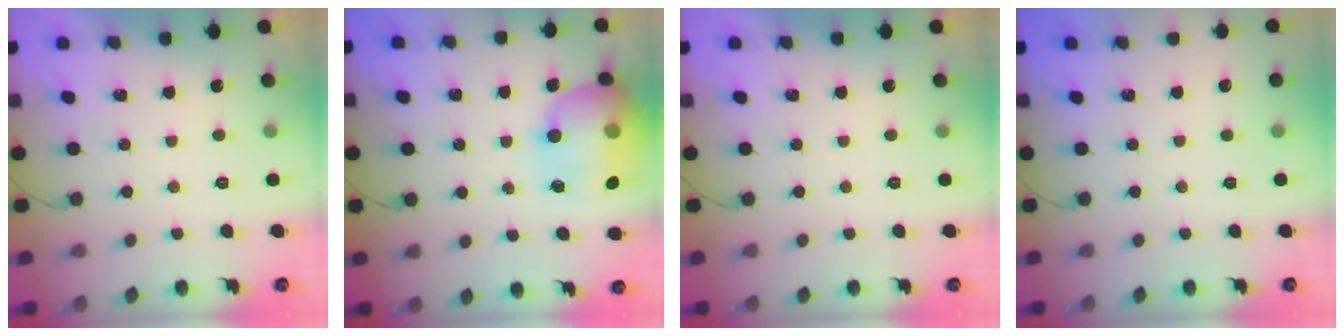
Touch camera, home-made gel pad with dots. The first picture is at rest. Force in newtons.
{"total": 20.0, "press": 19.7, "slide": 3.2}
{"total": 0.0}
{"total": 0.0}